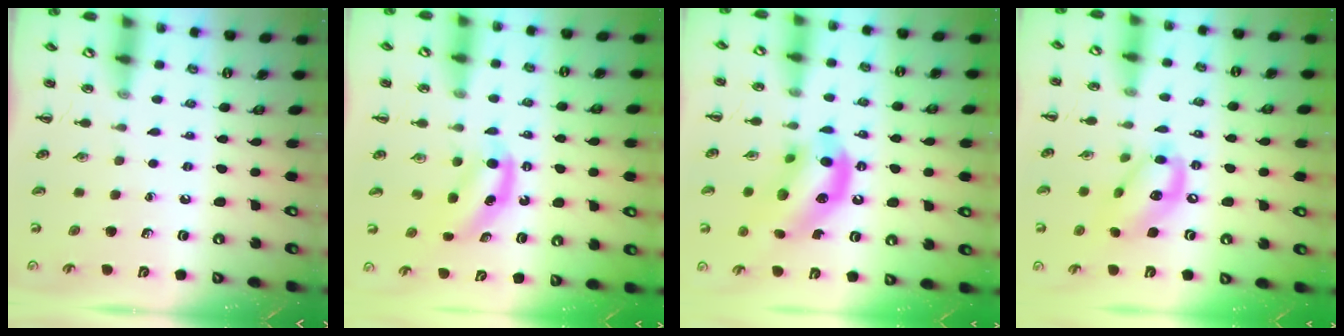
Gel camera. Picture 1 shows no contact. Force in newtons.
{"total": 5.4, "press": 5.3, "slide": 1.0}
{"total": 14.8, "press": 14.4, "slide": 3.4}
{"total": 13.5, "press": 13.1, "slide": 3.1}